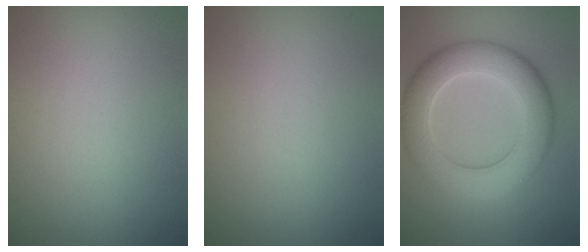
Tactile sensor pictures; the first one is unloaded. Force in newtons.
{"total": 0.0}
{"total": 8.4, "press": 8.3, "slide": 0.6}